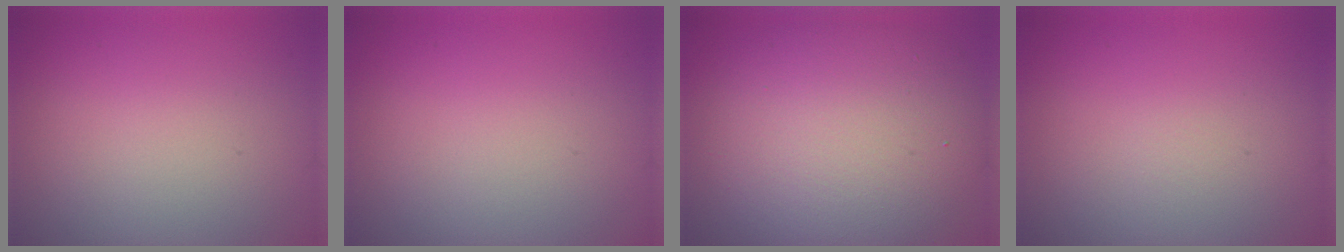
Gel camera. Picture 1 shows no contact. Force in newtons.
{"total": 0.0}
{"total": 11.6, "press": 11.6, "slide": 0.5}
{"total": 0.0}